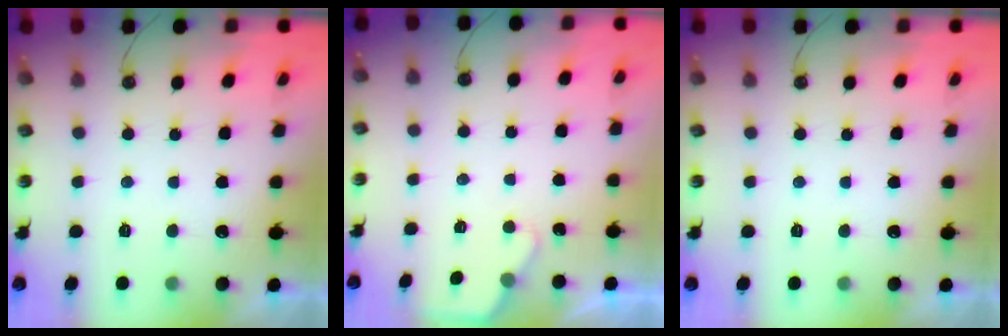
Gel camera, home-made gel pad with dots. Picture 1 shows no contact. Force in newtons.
{"total": 1.7, "press": 1.7, "slide": 0.3}
{"total": 0.0}